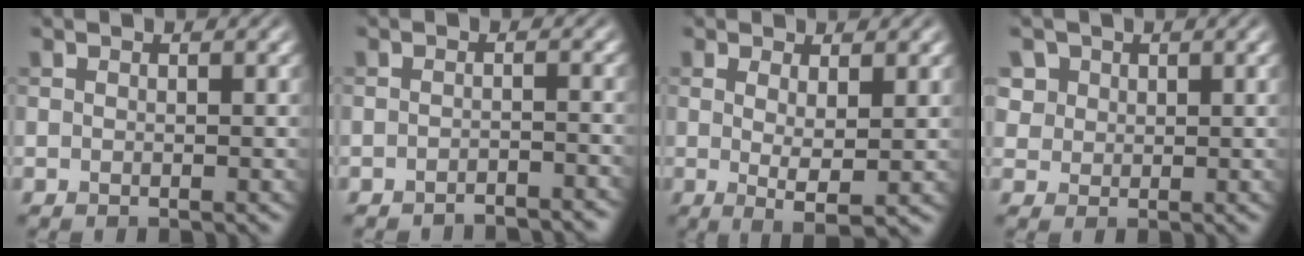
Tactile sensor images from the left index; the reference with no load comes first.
{"total": 2.6, "force": [-2.5, 0.2, 0.6], "torque": [-0.001, 0.004, -0.034]}
{"total": 3.1, "force": [0.5, 0.6, 3.0], "torque": [-0.051, -0.011, 0.013]}
{"total": 4.0, "force": [2.1, 3.1, 1.4], "torque": [-0.047, 0.003, 0.046]}